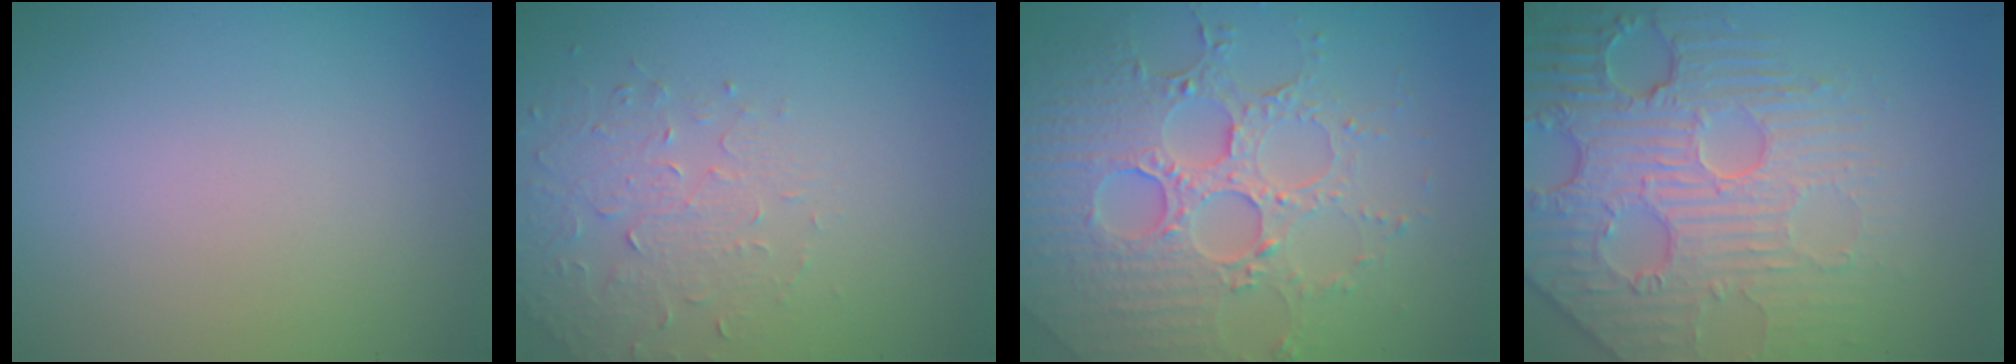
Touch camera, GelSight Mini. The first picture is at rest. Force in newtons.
{"total": 1.9, "press": 1.5, "slide": 1.1}
{"total": 6.6, "press": 5.3, "slide": 4.1}
{"total": 6.2, "press": 5.3, "slide": 3.4}